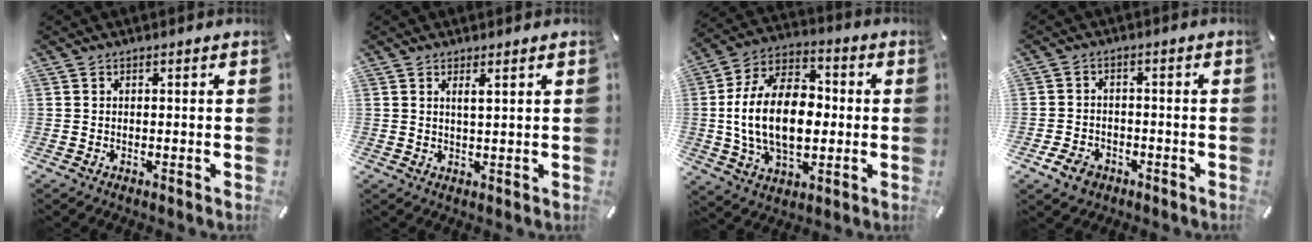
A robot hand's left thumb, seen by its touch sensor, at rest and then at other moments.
{"total": 2.2, "force": [1.3, 0.0, 1.9], "torque": [-0.039, -0.001, 0.020]}
{"total": 19.7, "force": [-0.9, 13.0, 14.8], "torque": [-0.305, 0.007, -0.021]}
{"total": 4.8, "force": [-2.9, 3.4, 1.6], "torque": [-0.042, 0.013, -0.057]}